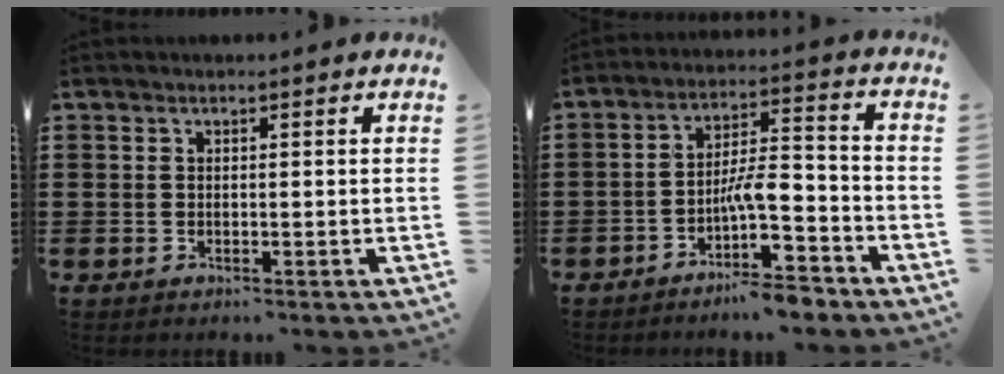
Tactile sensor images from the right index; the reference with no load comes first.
{"total": 8.0, "force": [-4.9, 2.2, 5.9], "torque": [-0.104, 0.005, -0.092]}